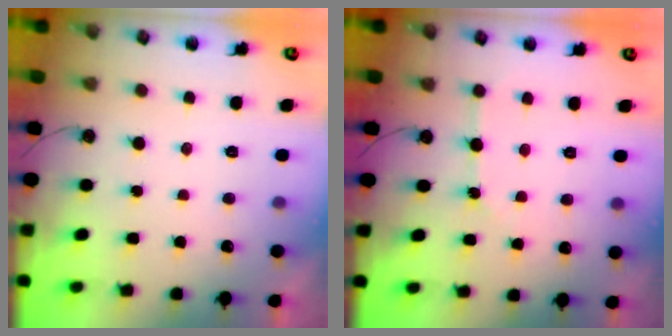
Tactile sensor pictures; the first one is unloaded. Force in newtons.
{"total": 2.0, "press": 2.0, "slide": 0.1}